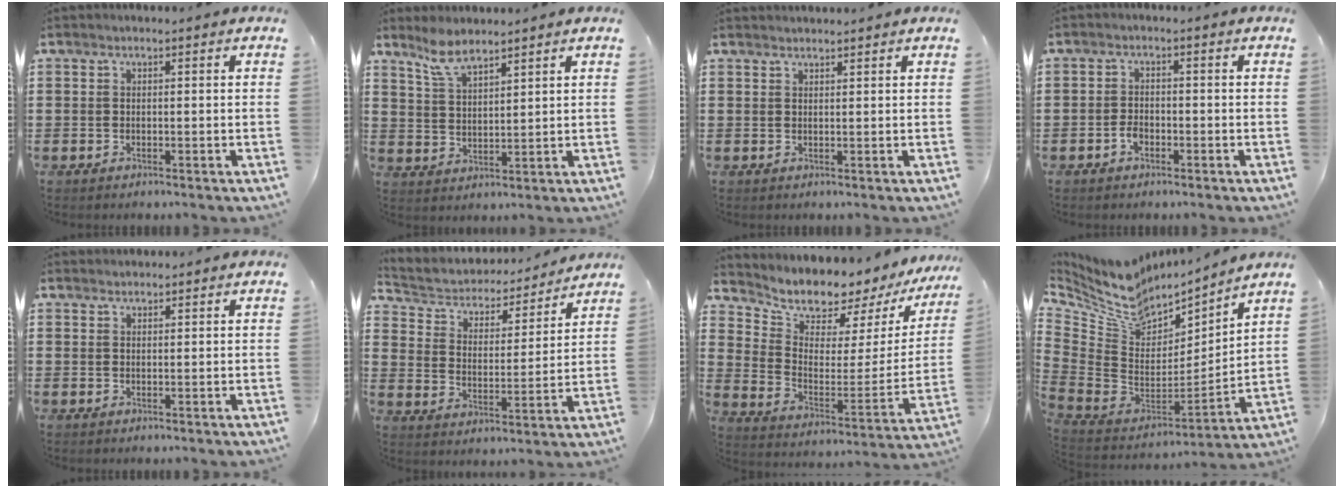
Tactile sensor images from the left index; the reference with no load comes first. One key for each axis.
{"total": 5.6, "fx": 4.6, "fy": 1.5, "fz": 2.8, "tx": -0.069, "ty": -0.005, "tz": 0.086}
{"total": 1.2, "fx": 1.2, "fy": -0.1, "fz": 0.0, "tx": -0.002, "ty": -0.002, "tz": 0.024}
{"total": 2.0, "fx": -0.9, "fy": 1.2, "fz": 1.2, "tx": -0.034, "ty": -0.001, "tz": -0.021}
{"total": 1.1, "fx": 1.1, "fy": 0.2, "fz": 0.0, "tx": -0.001, "ty": 0.000, "tz": 0.022}
{"total": 4.2, "fx": 3.8, "fy": 1.6, "fz": 0.3, "tx": -0.036, "ty": -0.027, "tz": 0.059}
{"total": 6.2, "fx": 5.9, "fy": 1.7, "fz": 0.5, "tx": -0.036, "ty": -0.062, "tz": 0.096}
{"total": 8.0, "fx": 6.2, "fy": 4.2, "fz": 2.7, "tx": -0.101, "ty": -0.051, "tz": 0.112}